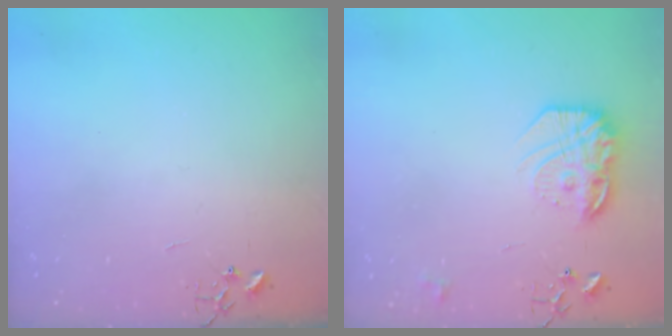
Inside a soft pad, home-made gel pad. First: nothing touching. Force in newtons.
{"total": 17.3, "press": 17.2, "slide": 1.2}